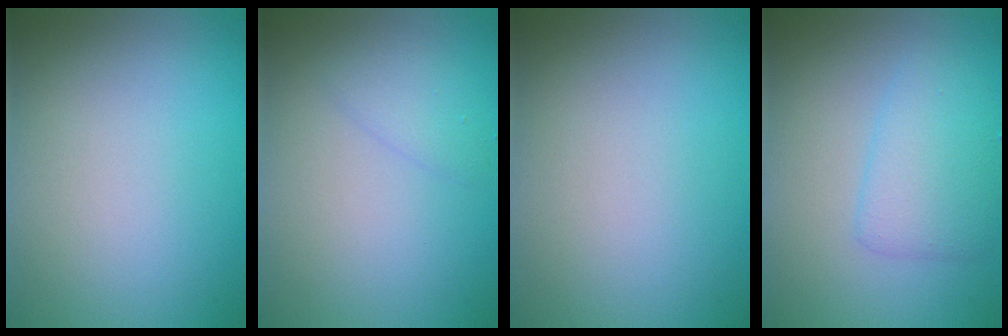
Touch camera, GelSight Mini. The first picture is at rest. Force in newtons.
{"total": 1.3, "press": 1.3, "slide": 0.1}
{"total": 0.0}
{"total": 3.1, "press": 3.1, "slide": 0.1}